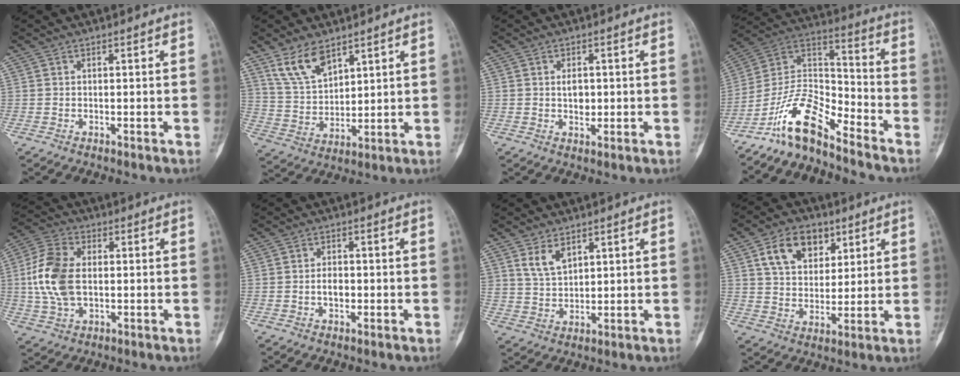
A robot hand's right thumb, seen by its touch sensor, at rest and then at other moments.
{"total": 9.0, "force": [6.2, 4.4, 4.8], "torque": [-0.079, -0.031, 0.132]}
{"total": 3.0, "force": [0.2, 1.9, 2.4], "torque": [-0.031, -0.001, 0.005]}
{"total": 12.4, "force": [-10.1, 3.7, 6.2], "torque": [-0.112, 0.100, -0.197]}
{"total": 12.2, "force": [0.2, 7.5, 9.7], "torque": [-0.205, 0.010, 0.003]}
{"total": 2.7, "force": [-0.6, 1.7, 2.0], "torque": [-0.023, 0.007, -0.014]}
{"total": 5.0, "force": [3.0, 2.8, 2.8], "torque": [-0.042, -0.022, 0.064]}
{"total": 11.4, "force": [5.3, 7.6, 6.5], "torque": [-0.079, -0.017, 0.095]}